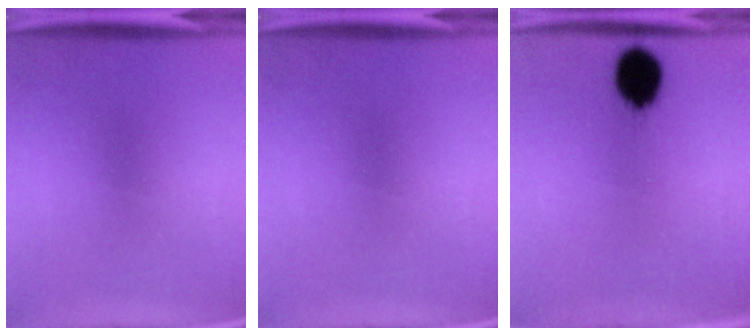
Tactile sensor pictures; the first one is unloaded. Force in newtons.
{"total": 0.0}
{"total": 10.3}